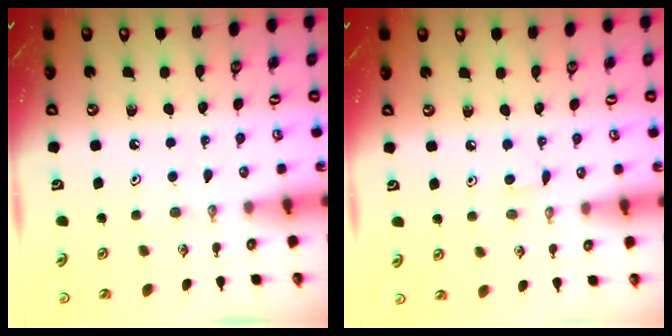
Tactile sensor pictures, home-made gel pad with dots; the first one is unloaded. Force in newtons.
{"total": 2.8, "press": 2.8, "slide": 0.3}